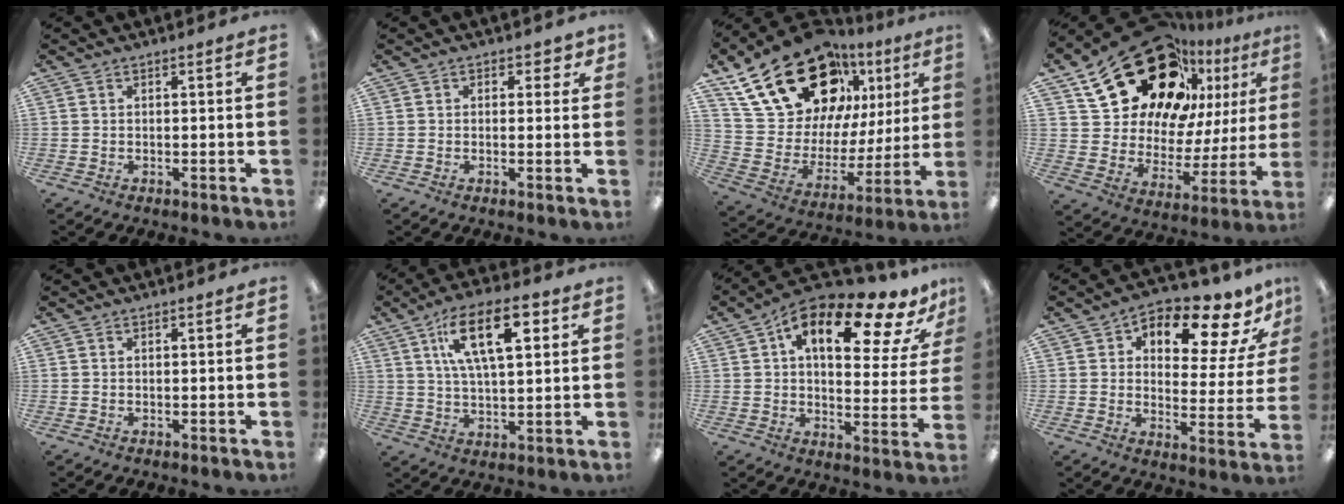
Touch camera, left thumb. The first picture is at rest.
{"total": 2.3, "force": [0.9, 1.6, 1.3], "torque": [-0.002, -0.003, 0.011]}
{"total": 26.1, "force": [16.2, 14.7, 14.3], "torque": [-0.244, -0.086, 0.306]}
{"total": 28.5, "force": [18.7, 16.2, 14.0], "torque": [-0.223, -0.104, 0.343]}
{"total": 0.0}
{"total": 15.2, "force": [6.5, 6.7, 12.0], "torque": [-0.181, -0.009, 0.106]}
{"total": 18.3, "force": [10.6, 7.5, 12.9], "torque": [-0.193, -0.054, 0.168]}
{"total": 11.7, "force": [8.5, 5.0, 6.2], "torque": [-0.084, -0.068, 0.142]}